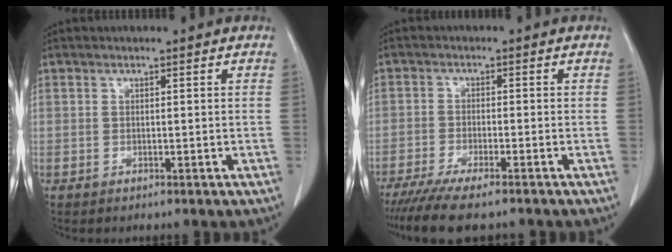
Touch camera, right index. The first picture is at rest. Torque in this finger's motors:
{"motor_torque": [1.09, -1.01, 0.41, 0.13]}